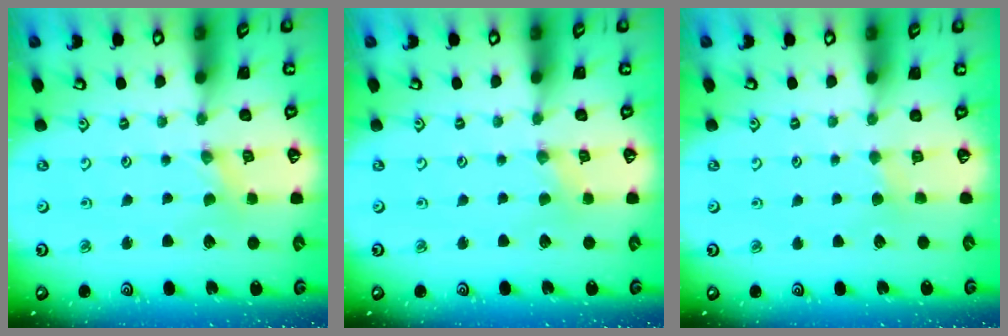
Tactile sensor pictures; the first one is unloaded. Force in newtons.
{"total": 1.2, "press": 1.1, "slide": 0.3}
{"total": 2.0, "press": 2.0, "slide": 0.3}